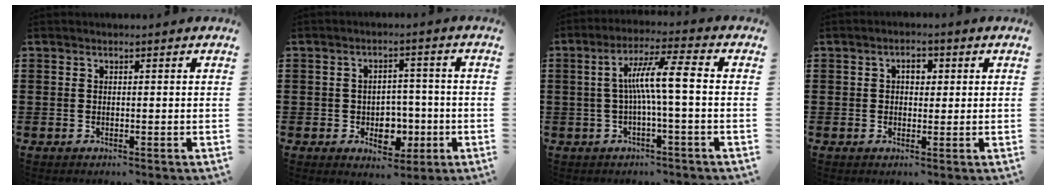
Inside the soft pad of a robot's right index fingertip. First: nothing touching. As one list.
[{"total": 5.2, "force": [-1.5, 4.0, 2.9], "torque": [-0.035, 0.001, -0.032]}, {"total": 7.9, "force": [-0.3, 0.5, 7.9], "torque": [-0.146, 0.007, -0.014]}, {"total": 2.5, "force": [0.4, 1.6, 1.9], "torque": [-0.032, 0.007, 0.003]}]